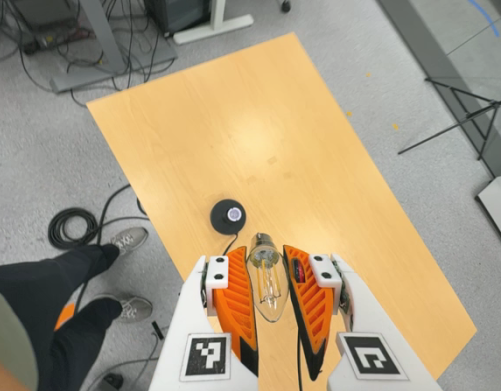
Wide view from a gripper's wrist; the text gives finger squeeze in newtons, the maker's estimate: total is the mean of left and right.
{"total": 16.3, "left": 16.2, "right": 16.4}